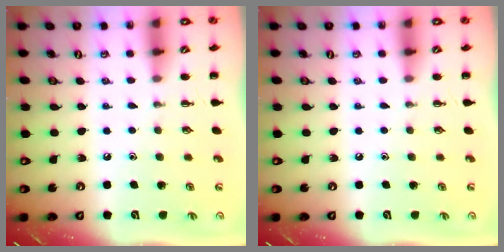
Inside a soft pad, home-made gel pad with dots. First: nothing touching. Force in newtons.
{"total": 0.0}